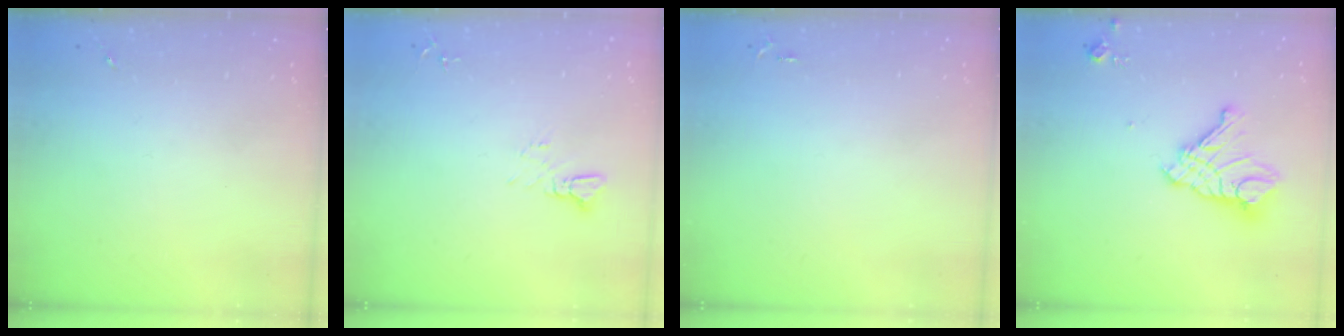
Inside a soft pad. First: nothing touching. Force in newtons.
{"total": 3.4, "press": 3.4, "slide": 0.4}
{"total": 2.5, "press": 2.5, "slide": 0.3}
{"total": 14.3, "press": 14.2, "slide": 1.6}